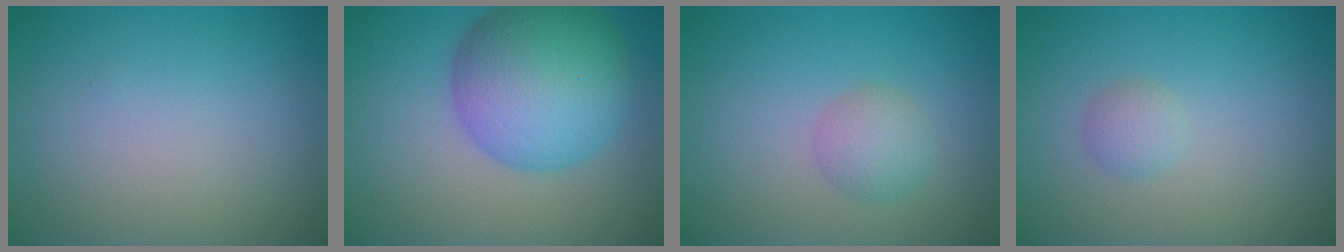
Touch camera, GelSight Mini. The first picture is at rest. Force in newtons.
{"total": 9.9, "press": 9.9, "slide": 0.2}
{"total": 2.2, "press": 2.2, "slide": 0.1}
{"total": 1.2, "press": 1.2, "slide": 0.0}